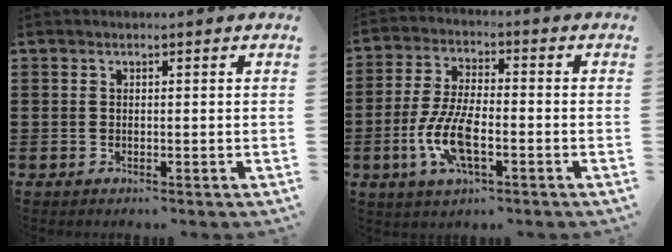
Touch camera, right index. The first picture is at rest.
{"total": 8.9, "force": [-3.0, 3.3, 7.7], "torque": [-0.174, -0.013, -0.059]}